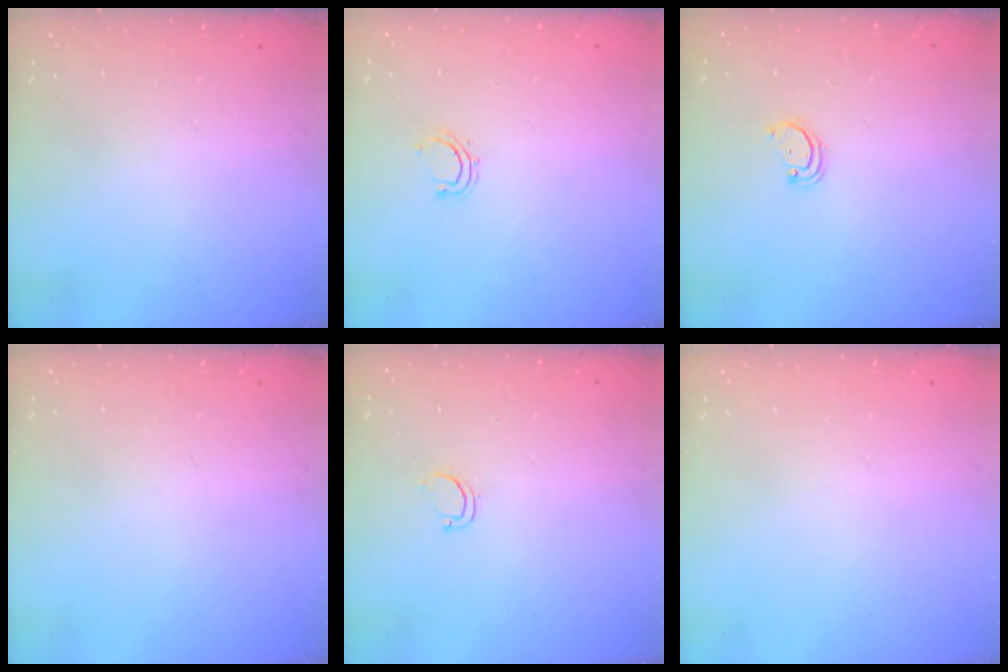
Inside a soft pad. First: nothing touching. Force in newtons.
{"total": 4.0, "press": 3.8, "slide": 1.1}
{"total": 1.8, "press": 1.8, "slide": 0.2}
{"total": 0.0}
{"total": 2.8, "press": 2.8, "slide": 0.2}
{"total": 0.0}